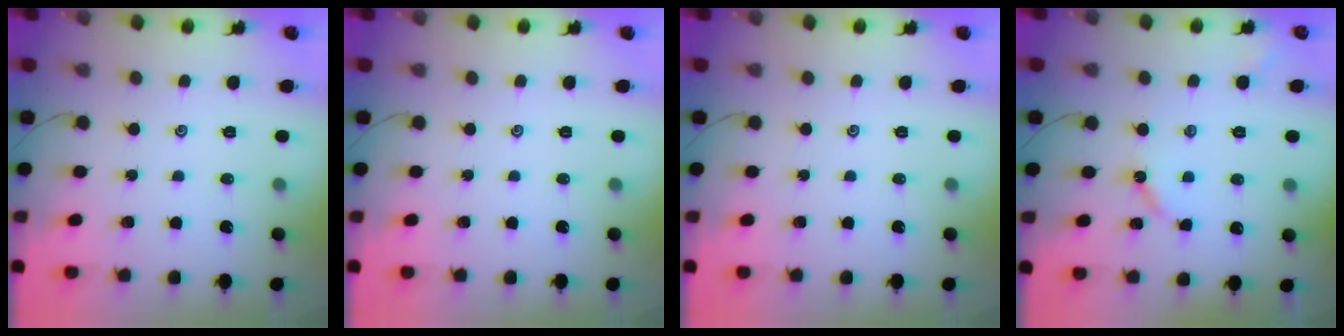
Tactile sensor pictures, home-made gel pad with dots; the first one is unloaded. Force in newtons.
{"total": 0.0}
{"total": 0.0}
{"total": 4.6, "press": 4.6, "slide": 0.5}